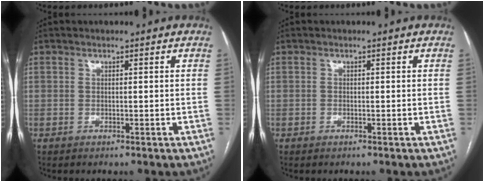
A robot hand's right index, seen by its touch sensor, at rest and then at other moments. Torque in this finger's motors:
{"motor_torque": [0.00, -0.02, 0.03, 0.01]}